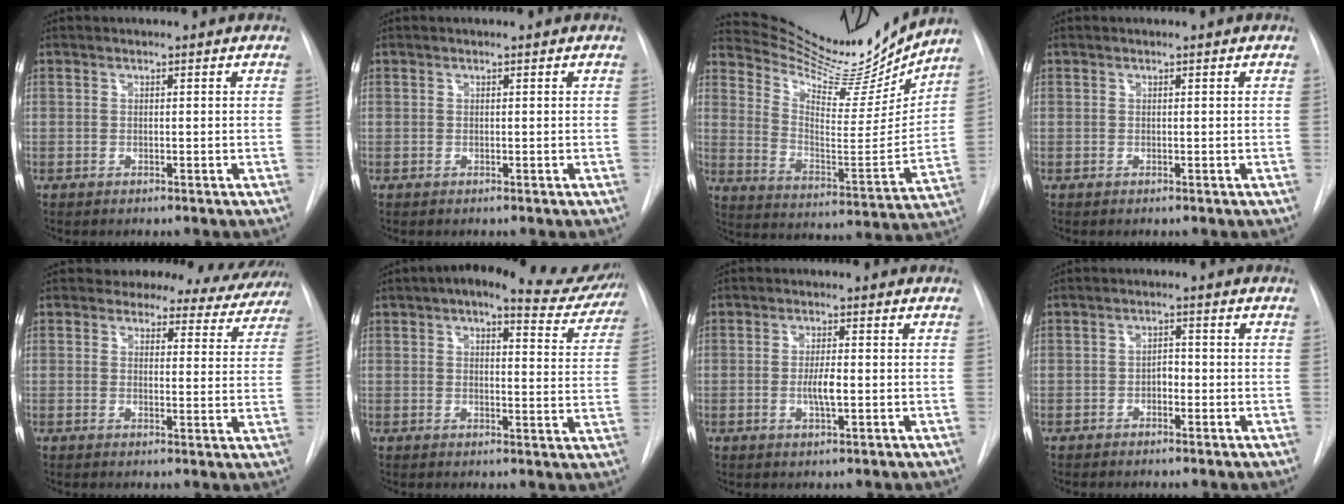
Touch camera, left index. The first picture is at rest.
{"total": 0.0}
{"total": 18.6, "force": [17.7, 2.6, 4.9], "torque": [-0.089, -0.061, 0.266]}
{"total": 0.0}
{"total": 12.8, "force": [11.9, 4.5, 0.9], "torque": [0.022, -0.027, 0.106]}
{"total": 15.5, "force": [13.3, 4.3, 6.5], "torque": [-0.067, -0.006, 0.148]}
{"total": 3.2, "force": [-0.4, 0.6, 3.1], "torque": [-0.061, -0.003, -0.007]}
{"total": 1.8, "force": [-0.6, 1.1, 1.3], "torque": [-0.015, 0.006, -0.012]}